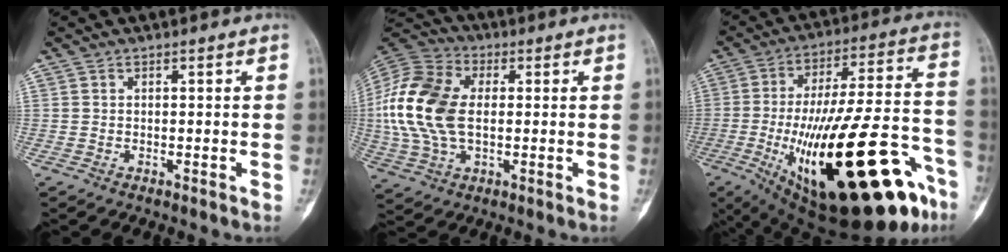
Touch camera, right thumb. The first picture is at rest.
{"total": 17.9, "force": [0.7, 11.0, 14.1], "torque": [-0.303, 0.015, 0.011]}
{"total": 37.0, "force": [-14.9, 12.1, 31.7], "torque": [-0.450, 0.040, -0.213]}